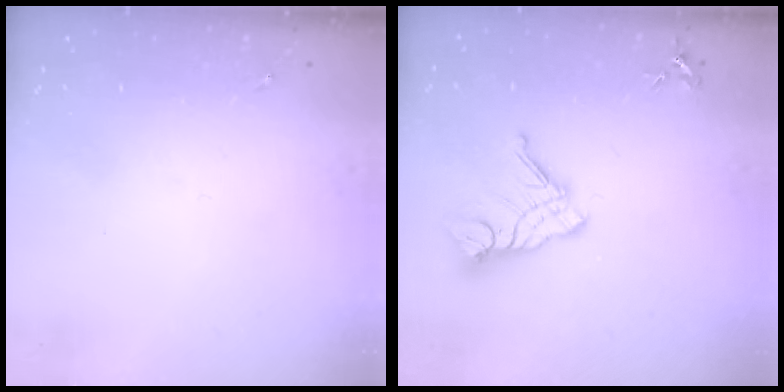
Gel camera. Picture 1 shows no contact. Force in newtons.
{"total": 14.1, "press": 14.1, "slide": 1.5}